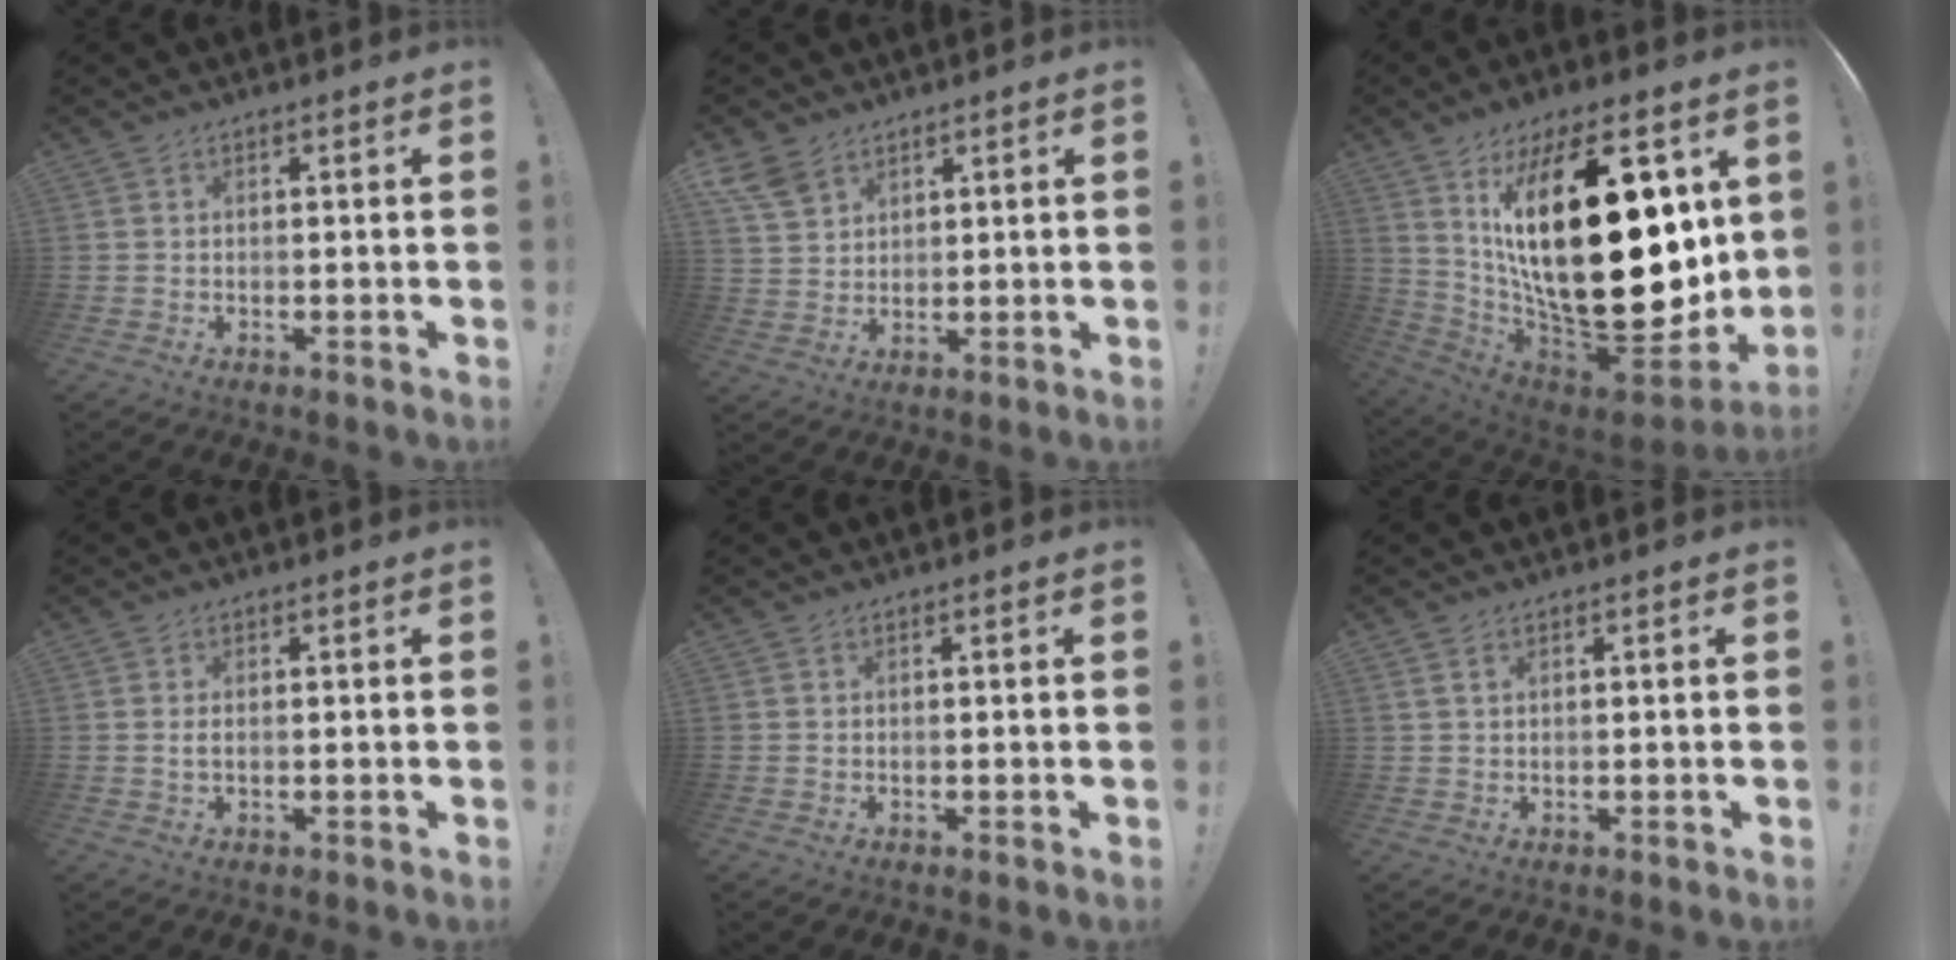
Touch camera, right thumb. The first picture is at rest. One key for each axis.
{"total": 7.2, "fx": 4.9, "fy": 4.3, "fz": 3.0, "tx": -0.059, "ty": -0.020, "tz": 0.099}
{"total": 36.1, "fx": 7.2, "fy": 15.1, "fz": 32.0, "tx": -0.596, "ty": -0.069, "tz": 0.132}
{"total": 1.3, "fx": -0.1, "fy": 0.4, "fz": 1.2, "tx": -0.018, "ty": 0.000, "tz": -0.004}
{"total": 0.0}
{"total": 1.7, "fx": 1.0, "fy": 0.7, "fz": 1.2, "tx": -0.018, "ty": -0.002, "tz": 0.017}